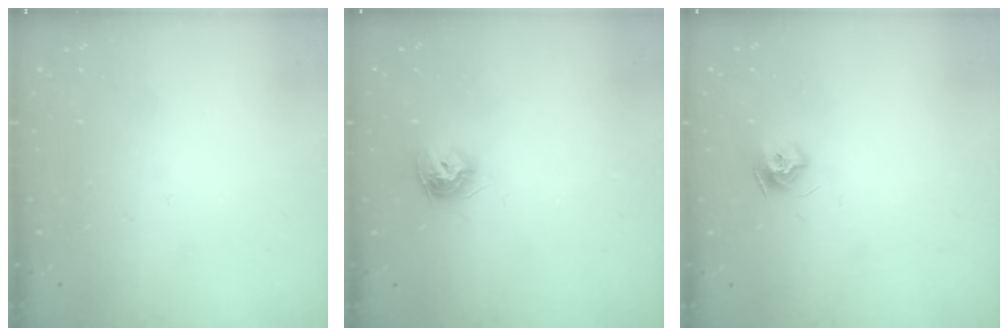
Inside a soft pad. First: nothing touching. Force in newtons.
{"total": 8.3, "press": 8.3, "slide": 0.2}
{"total": 7.6, "press": 7.6, "slide": 0.2}